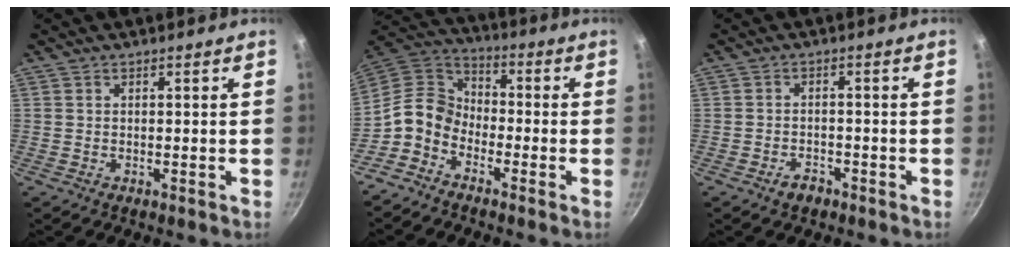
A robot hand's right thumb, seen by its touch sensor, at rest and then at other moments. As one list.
[{"total": 9.6, "force": [-4.3, 7.0, 4.9], "torque": [-0.076, 0.061, -0.115]}, {"total": 2.8, "force": [-1.9, 1.7, 1.2], "torque": [-0.012, 0.022, -0.028]}]